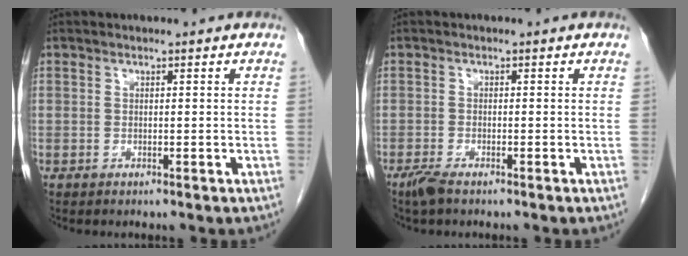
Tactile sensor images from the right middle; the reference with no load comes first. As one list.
[{"total": 2.2, "force": [-1.6, 0.4, 1.4], "torque": [-0.037, -0.006, -0.033]}]